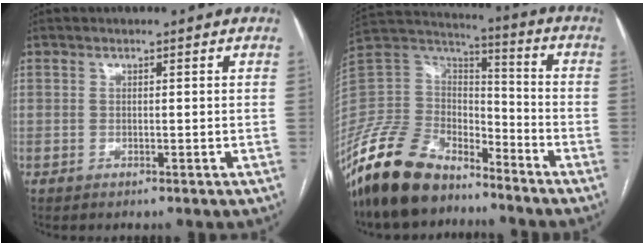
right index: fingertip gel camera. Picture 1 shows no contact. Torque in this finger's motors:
{"motor_torque": [0.86, -1.28, -0.25, -0.21]}